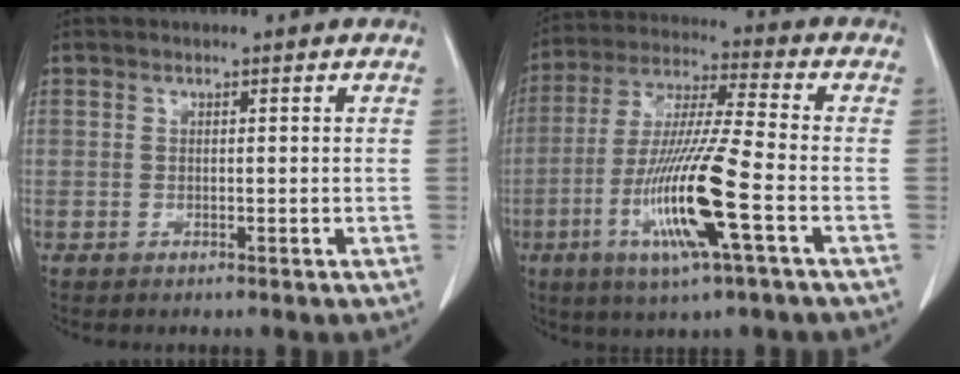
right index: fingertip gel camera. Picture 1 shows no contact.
{"total": 15.2, "force": [-5.0, 0.1, 14.4], "torque": [-0.292, -0.018, -0.094]}